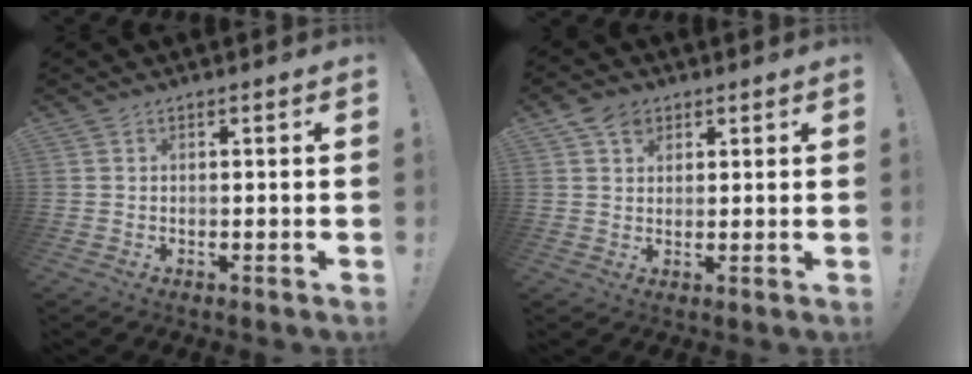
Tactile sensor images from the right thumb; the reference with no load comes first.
{"total": 5.6, "force": [2.9, 4.3, 2.3], "torque": [-0.028, -0.006, 0.054]}